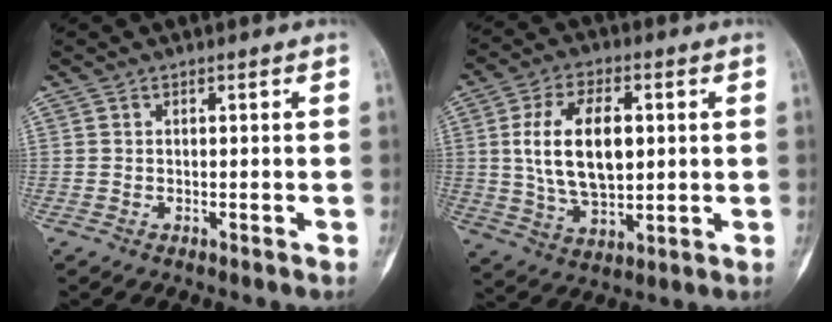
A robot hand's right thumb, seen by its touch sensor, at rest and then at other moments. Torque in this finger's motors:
{"motor_torque": [0.38, 2.21, 0.33, -0.06, 0.54]}